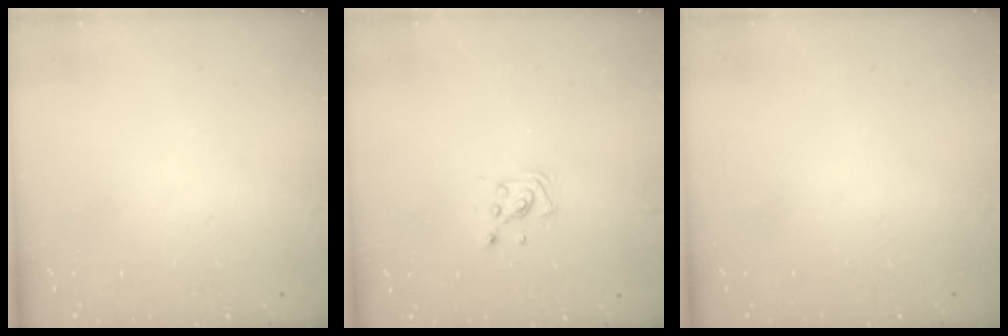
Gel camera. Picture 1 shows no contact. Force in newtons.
{"total": 4.6, "press": 4.4, "slide": 1.4}
{"total": 0.0}